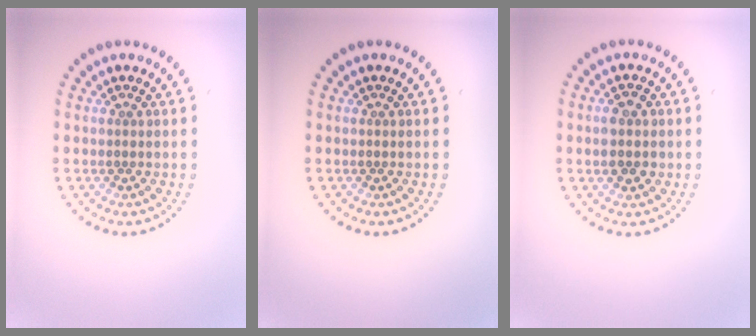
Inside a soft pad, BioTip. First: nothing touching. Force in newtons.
{"total": 0.0}
{"total": 2.9, "press": 2.9, "slide": 0.1}